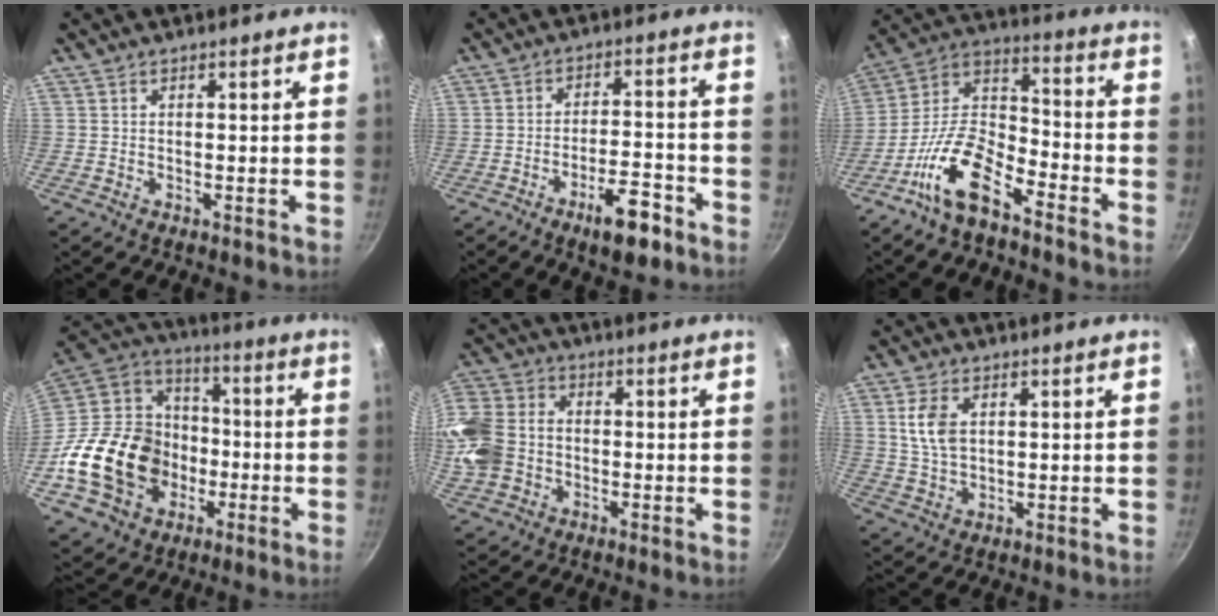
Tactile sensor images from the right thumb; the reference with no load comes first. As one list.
[{"total": 9.0, "force": [-5.4, 2.9, 6.6], "torque": [-0.093, 0.038, -0.078]}, {"total": 14.0, "force": [-8.8, 6.1, 9.0], "torque": [-0.168, 0.081, -0.187]}, {"total": 24.6, "force": [-6.7, 19.2, 14.0], "torque": [-0.241, 0.052, -0.110]}, {"total": 15.0, "force": [-2.1, 12.3, 8.4], "torque": [-0.181, 0.032, -0.052]}, {"total": 6.8, "force": [1.6, 4.3, 5.0], "torque": [-0.090, -0.003, 0.032]}]